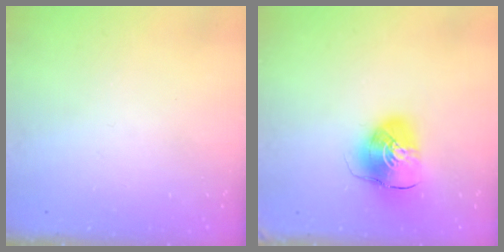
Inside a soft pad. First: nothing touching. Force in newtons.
{"total": 11.3, "press": 11.2, "slide": 1.4}